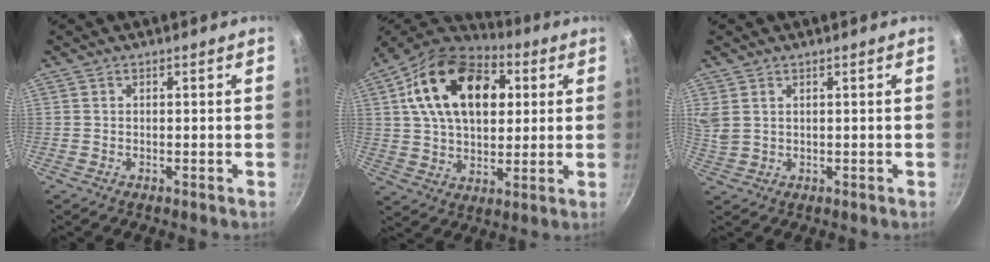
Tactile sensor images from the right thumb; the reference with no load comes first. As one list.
[{"total": 22.2, "force": [6.0, 14.3, 15.8], "torque": [-0.240, 0.006, 0.087]}, {"total": 4.0, "force": [1.9, 2.6, 2.3], "torque": [-0.042, -0.003, 0.046]}]